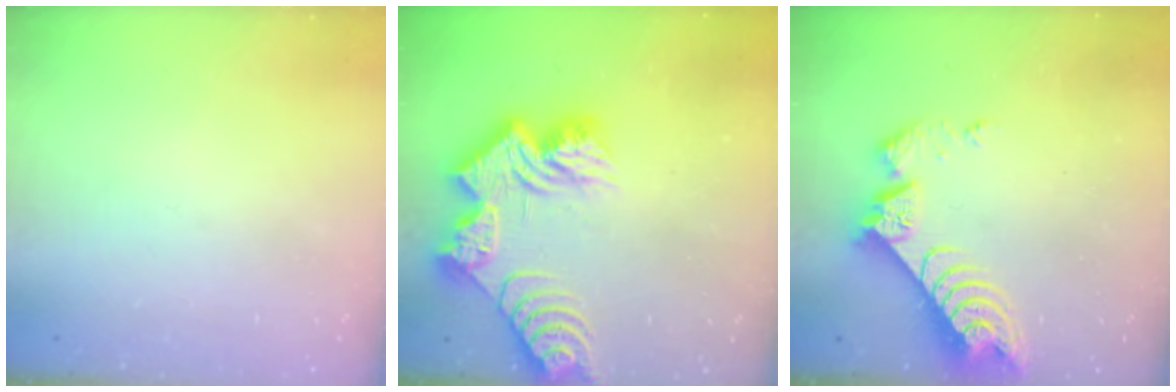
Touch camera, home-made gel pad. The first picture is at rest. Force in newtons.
{"total": 19.6, "press": 19.6, "slide": 1.4}
{"total": 8.8, "press": 8.8, "slide": 0.8}